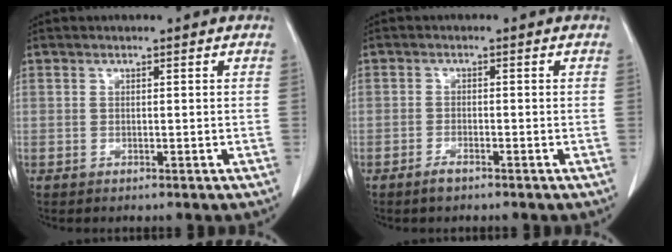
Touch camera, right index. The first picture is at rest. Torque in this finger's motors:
{"motor_torque": [0.21, -0.20, -0.05, 0.02]}